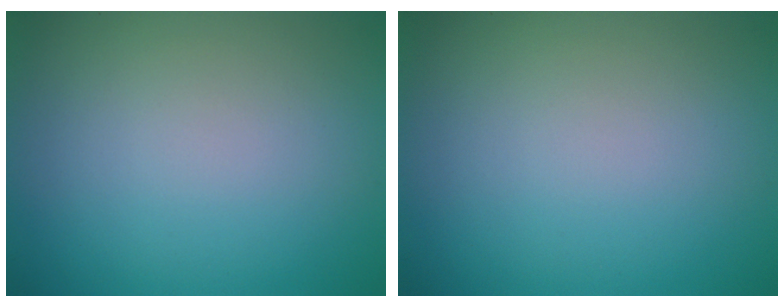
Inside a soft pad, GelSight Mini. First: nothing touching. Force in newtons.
{"total": 0.0}